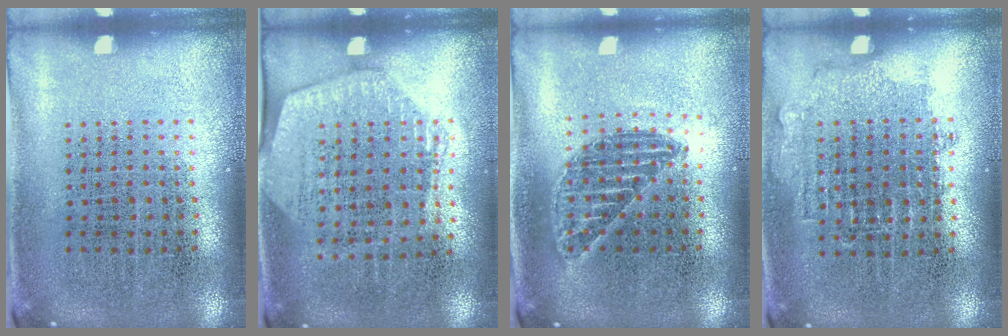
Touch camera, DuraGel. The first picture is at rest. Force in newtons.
{"total": 1.5, "press": 1.4, "slide": 0.7}
{"total": 1.2, "press": 1.1, "slide": 0.5}
{"total": 0.7, "press": 0.7, "slide": 0.3}